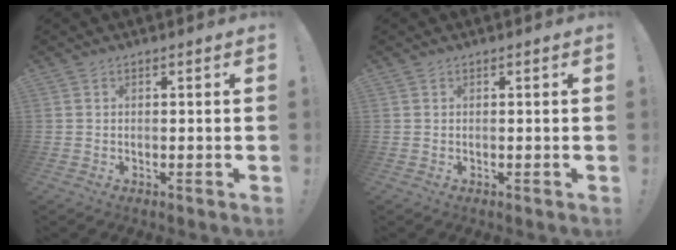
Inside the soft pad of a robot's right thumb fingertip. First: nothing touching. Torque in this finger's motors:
{"motor_torque": [0.14, 0.03, 0.19, -0.05, -0.02]}